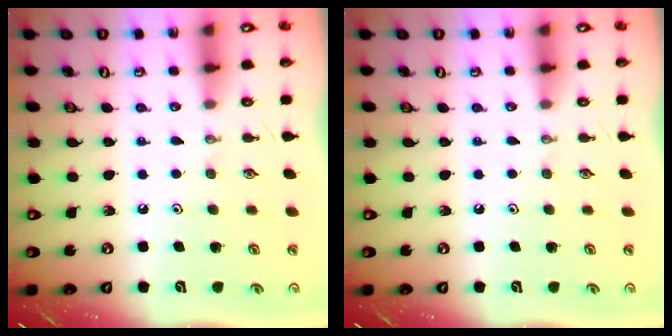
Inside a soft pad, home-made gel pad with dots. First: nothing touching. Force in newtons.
{"total": 0.0}